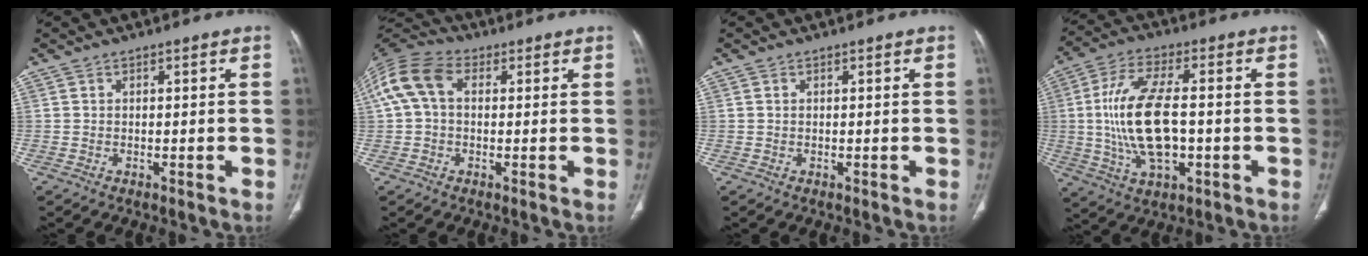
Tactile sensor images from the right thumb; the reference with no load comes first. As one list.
[{"total": 10.9, "force": [2.0, 7.5, 7.7], "torque": [-0.165, 0.039, 0.030]}, {"total": 0.0}, {"total": 16.1, "force": [-0.7, 7.4, 14.3], "torque": [-0.287, 0.009, -0.010]}]